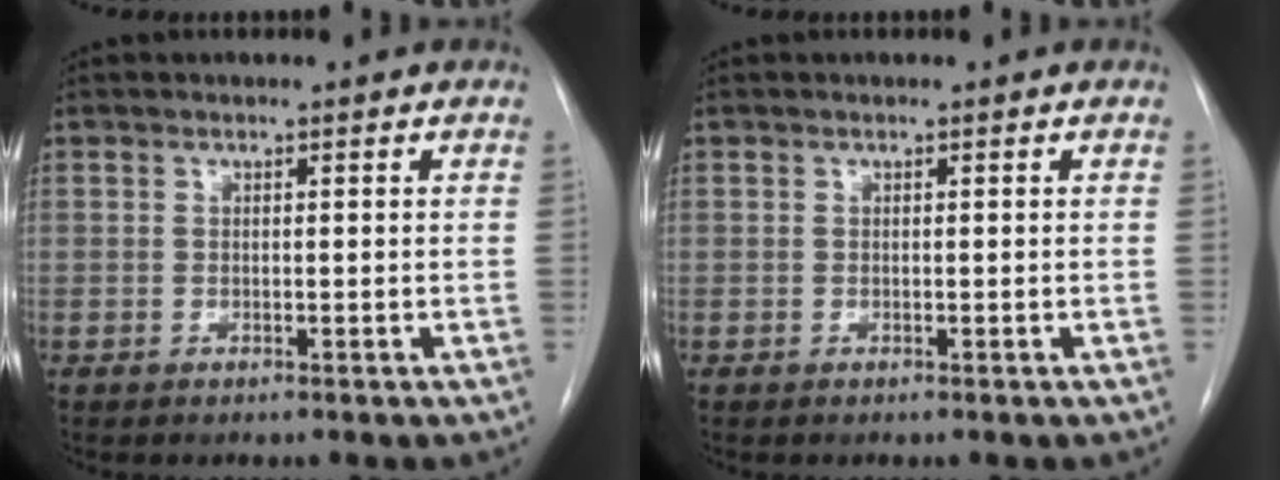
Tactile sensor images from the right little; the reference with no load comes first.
{"total": 0.0}